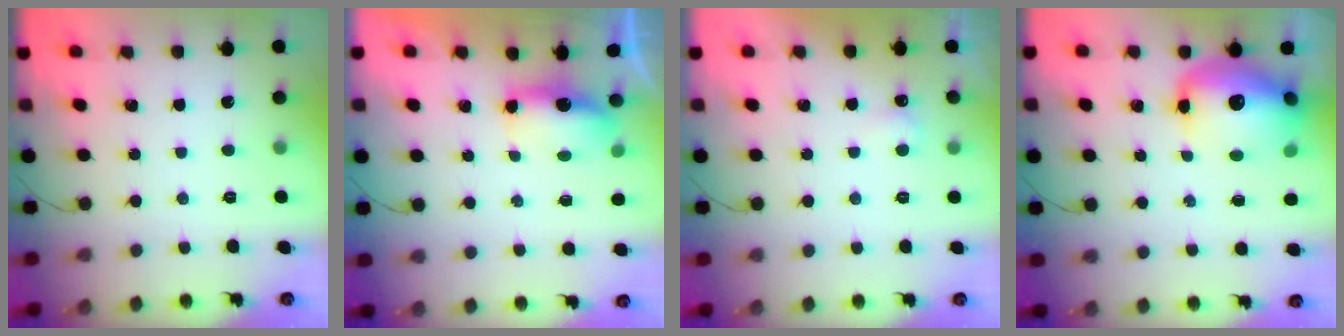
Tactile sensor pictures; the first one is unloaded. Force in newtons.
{"total": 6.8, "press": 6.7, "slide": 0.8}
{"total": 2.2, "press": 2.2, "slide": 0.4}
{"total": 17.1, "press": 16.6, "slide": 4.1}